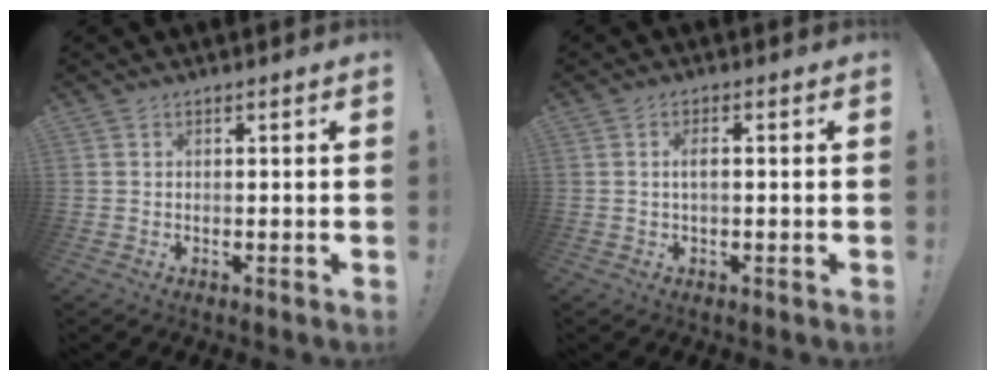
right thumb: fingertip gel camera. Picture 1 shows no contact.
{"total": 2.4, "force": [0.0, 0.6, 2.3], "torque": [-0.035, 0.001, -0.003]}